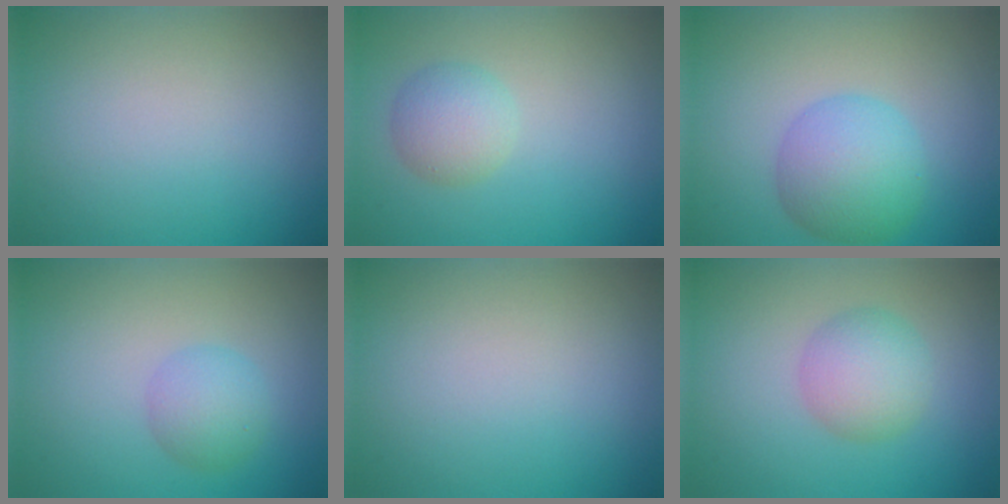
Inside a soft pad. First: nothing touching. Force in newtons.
{"total": 2.6, "press": 2.6, "slide": 0.1}
{"total": 5.3, "press": 5.3, "slide": 0.1}
{"total": 2.7, "press": 2.7, "slide": 0.1}
{"total": 0.0}
{"total": 3.4, "press": 3.4, "slide": 0.1}